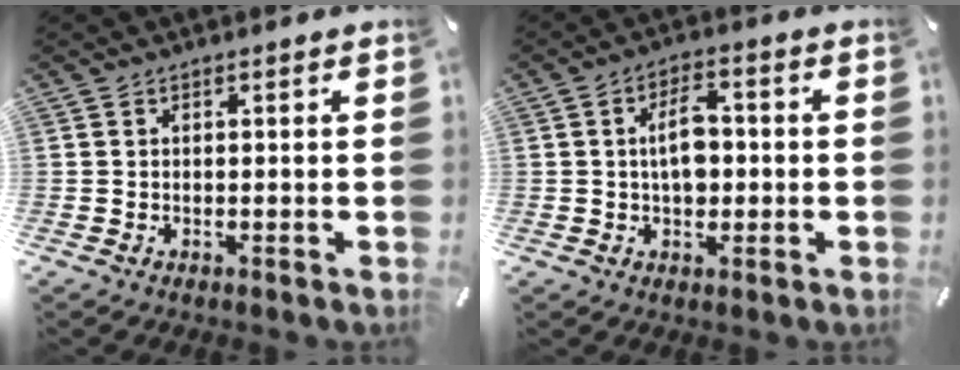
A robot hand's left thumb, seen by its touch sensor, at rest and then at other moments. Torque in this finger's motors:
{"motor_torque": [0.97, 1.82, 0.47, -0.38, 0.25]}